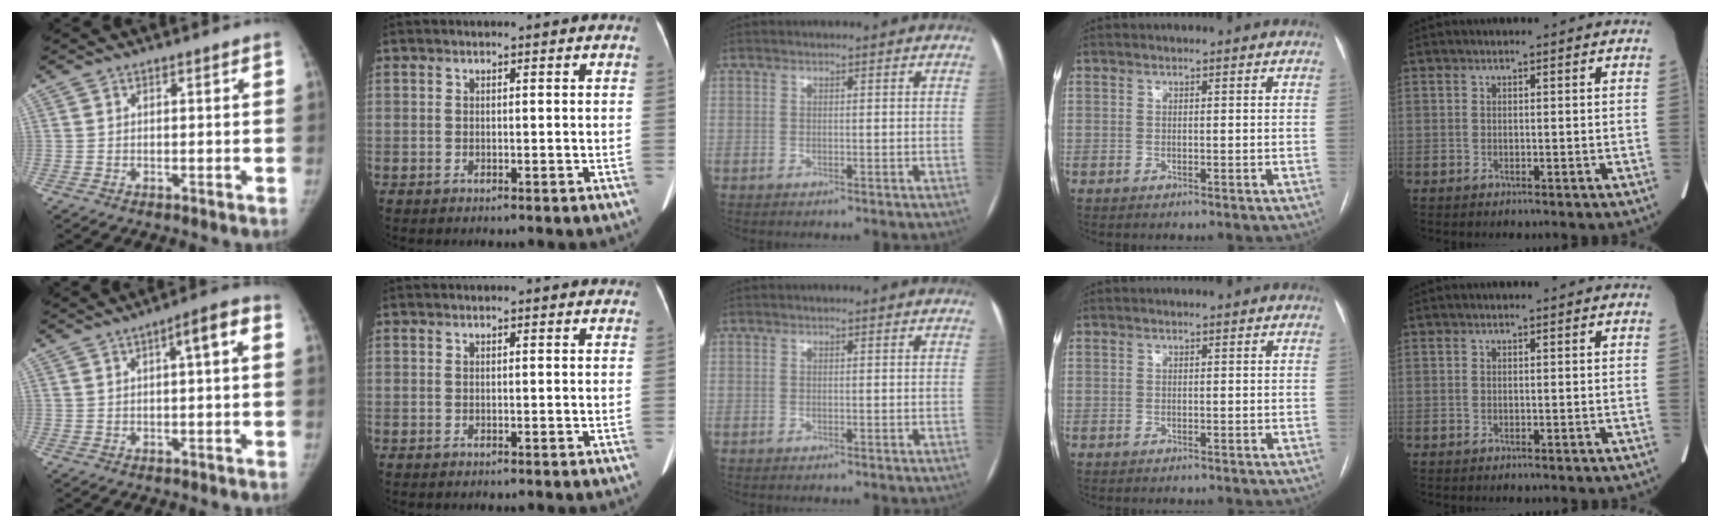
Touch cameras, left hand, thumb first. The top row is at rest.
{"thumb": {"total": 4.9, "force": [0.8, 1.1, 4.7], "torque": [-0.066, 0.023, 0.007]}, "index": {"total": 1.7, "force": [1.6, 0.5, 0.2], "torque": [-0.010, 0.002, 0.008]}}